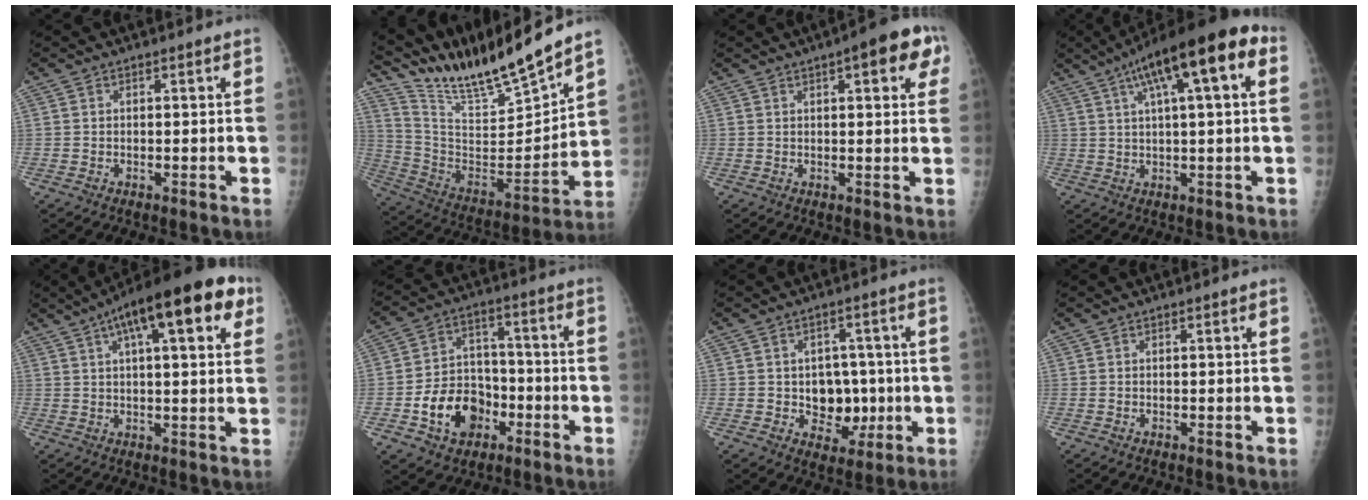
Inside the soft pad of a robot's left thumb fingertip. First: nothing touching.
{"total": 20.3, "force": [18.4, 1.3, 8.6], "torque": [-0.133, -0.114, 0.331]}
{"total": 9.1, "force": [4.0, 3.1, 7.6], "torque": [-0.067, 0.002, 0.041]}
{"total": 16.7, "force": [6.3, 4.2, 14.8], "torque": [-0.228, 0.030, 0.094]}
{"total": 19.1, "force": [8.6, 6.1, 16.0], "torque": [-0.228, 0.020, 0.121]}
{"total": 12.7, "force": [-5.2, 9.6, 6.7], "torque": [-0.077, 0.041, -0.084]}
{"total": 8.5, "force": [-0.9, 6.8, 5.0], "torque": [-0.022, 0.009, -0.003]}
{"total": 0.0}